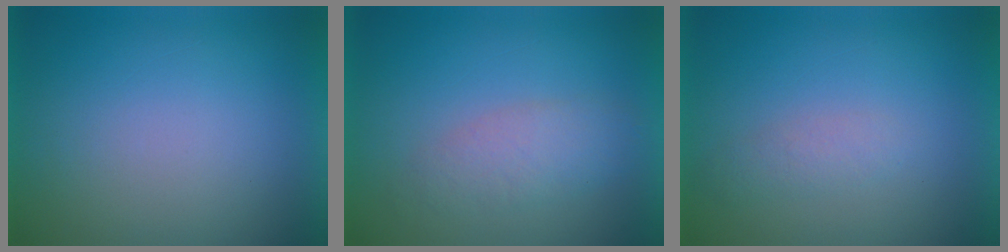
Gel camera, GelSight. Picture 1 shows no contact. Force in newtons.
{"total": 2.9}
{"total": 1.9}